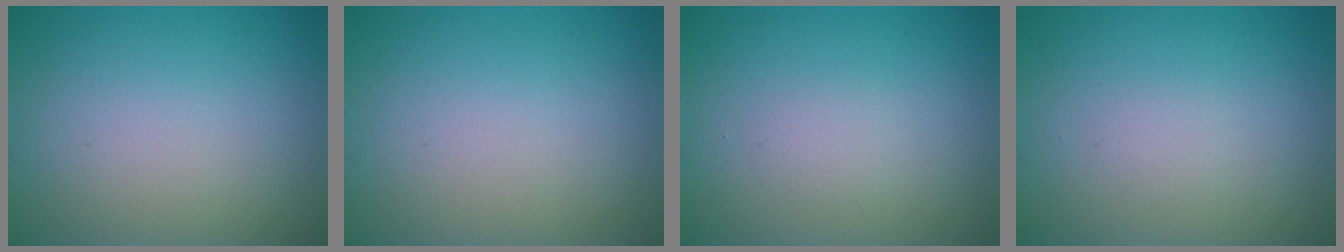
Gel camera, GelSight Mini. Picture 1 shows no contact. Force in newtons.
{"total": 0.0}
{"total": 0.7, "press": 0.7, "slide": 0.1}
{"total": 0.5, "press": 0.5, "slide": 0.0}